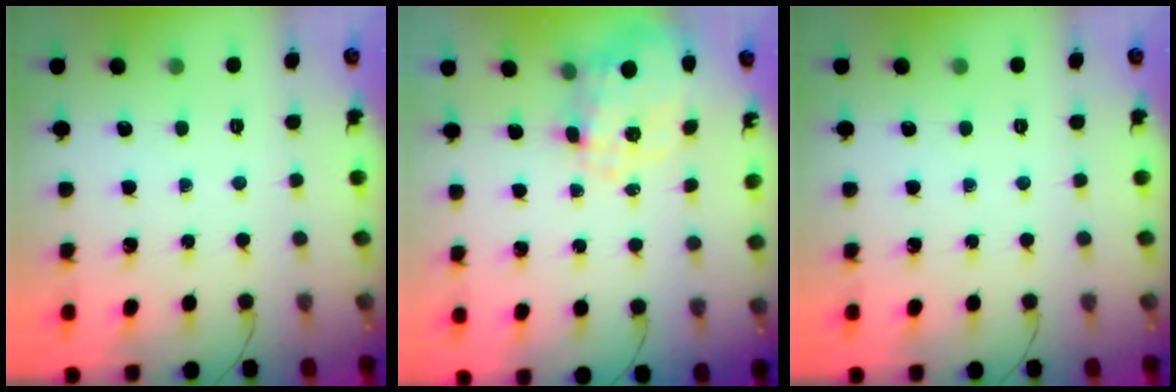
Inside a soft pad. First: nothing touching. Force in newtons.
{"total": 10.8, "press": 10.7, "slide": 1.2}
{"total": 0.0}